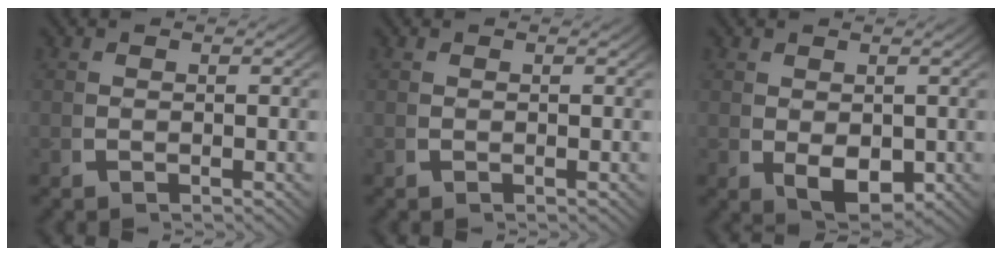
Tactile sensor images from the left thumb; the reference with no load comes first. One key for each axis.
{"total": 0.0}
{"total": 3.8, "fx": -0.1, "fy": 2.5, "fz": 2.8, "tx": -0.057, "ty": -0.025, "tz": 0.014}